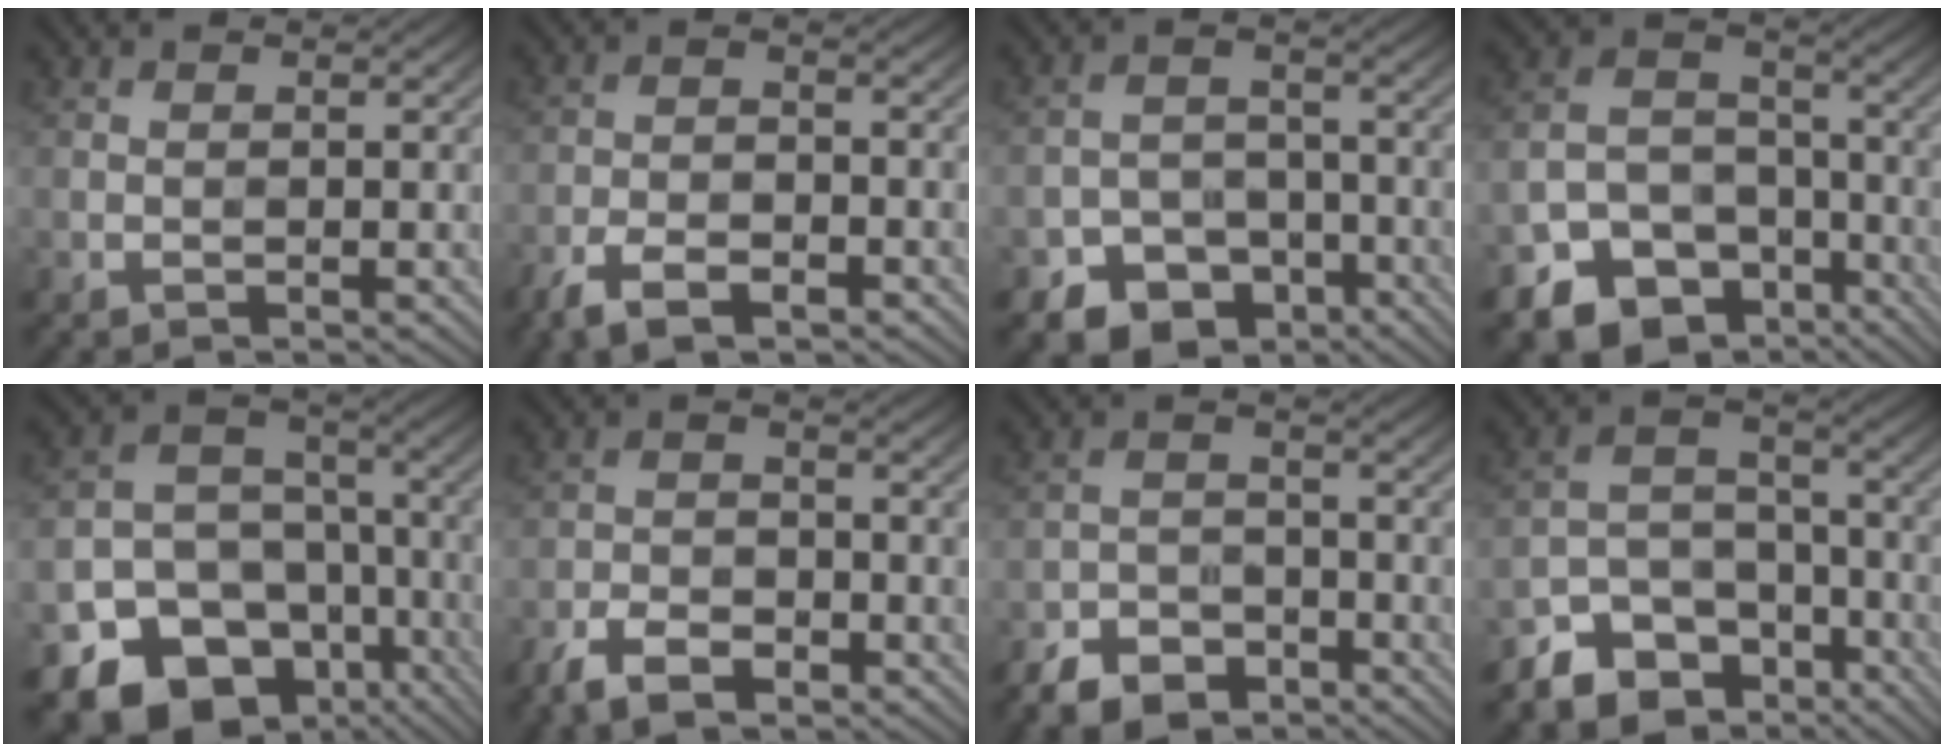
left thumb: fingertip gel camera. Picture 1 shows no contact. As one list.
[{"total": 6.1, "force": [-4.2, 2.5, 3.7], "torque": [-0.071, -0.004, -0.081]}, {"total": 8.1, "force": [-5.5, 5.3, 2.8], "torque": [-0.040, -0.010, -0.089]}, {"total": 13.9, "force": [-8.7, 9.2, 5.7], "torque": [-0.139, -0.032, -0.140]}, {"total": 17.4, "force": [-9.3, 12.8, 7.4], "torque": [-0.157, -0.044, -0.134]}, {"total": 6.4, "force": [-4.5, 3.1, 3.4], "torque": [-0.066, -0.005, -0.093]}, {"total": 6.9, "force": [-5.3, 3.4, 2.9], "torque": [-0.056, -0.007, -0.107]}, {"total": 11.3, "force": [-7.8, 6.9, 4.3], "torque": [-0.084, -0.008, -0.129]}]